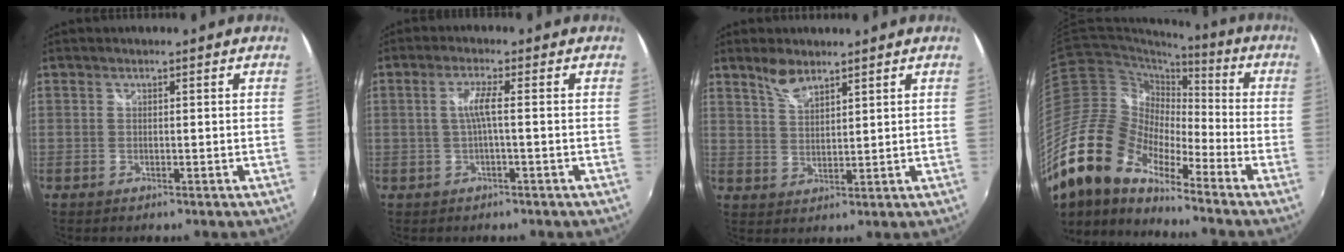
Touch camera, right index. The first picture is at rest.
{"total": 2.7, "force": [-0.5, -0.2, 2.7], "torque": [-0.055, 0.003, -0.009]}
{"total": 4.5, "force": [3.6, 1.4, 2.3], "torque": [-0.042, 0.002, 0.069]}
{"total": 18.9, "force": [-13.6, 7.8, 10.5], "torque": [-0.197, -0.012, -0.279]}